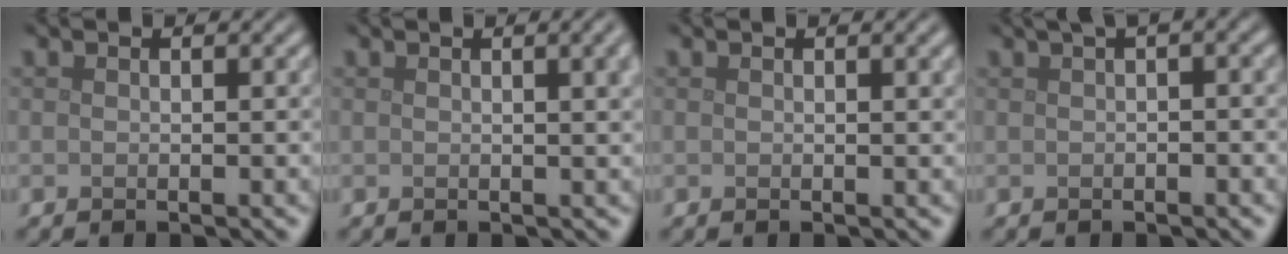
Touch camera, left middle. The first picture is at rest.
{"total": 3.6, "force": [1.1, 1.4, 3.2], "torque": [-0.023, 0.007, 0.011]}
{"total": 1.3, "force": [0.5, 0.4, 1.1], "torque": [-0.011, 0.002, 0.007]}
{"total": 5.2, "force": [1.8, 2.2, 4.3], "torque": [-0.044, 0.021, 0.018]}